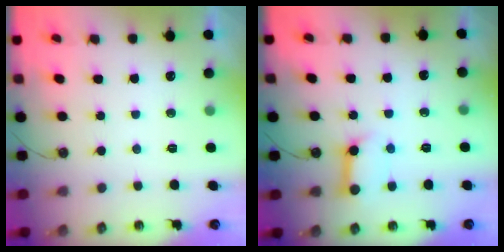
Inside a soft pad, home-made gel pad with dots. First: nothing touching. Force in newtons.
{"total": 10.0, "press": 9.9, "slide": 1.4}